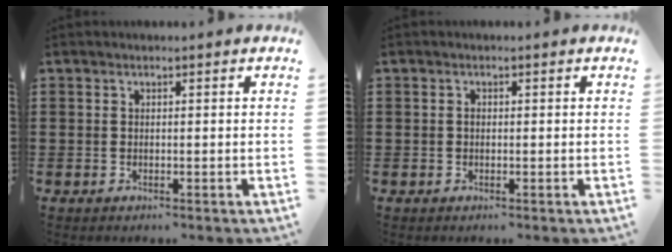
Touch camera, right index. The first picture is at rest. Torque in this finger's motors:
{"motor_torque": [0.26, -0.02, 0.13, 0.03]}